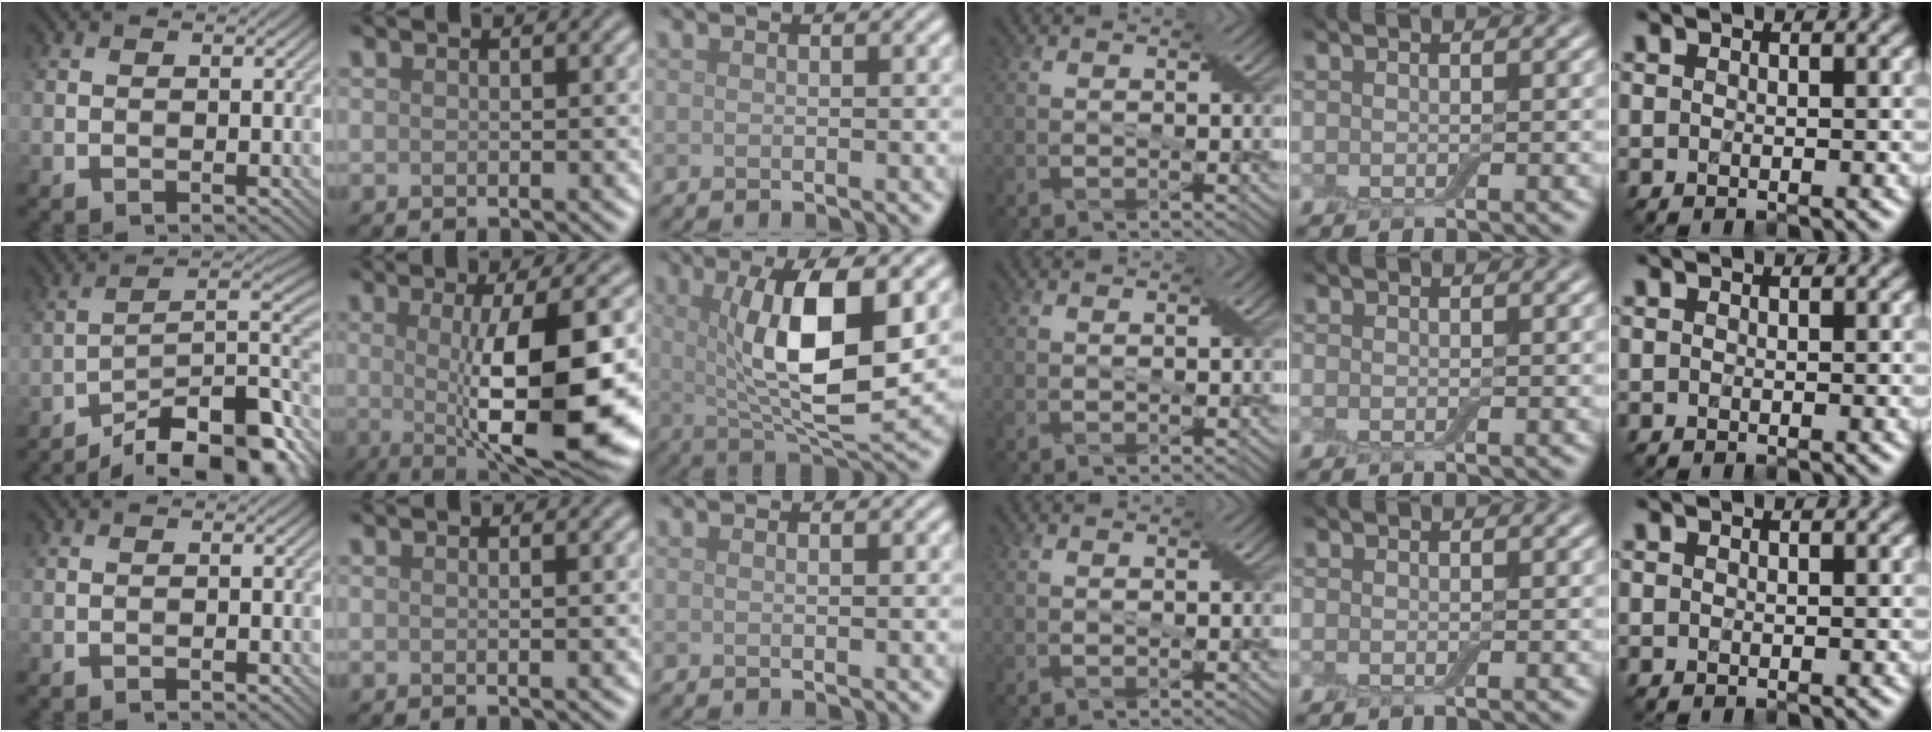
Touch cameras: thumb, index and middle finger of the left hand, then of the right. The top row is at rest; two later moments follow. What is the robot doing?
{"motion": "extract", "object": "backpack"}